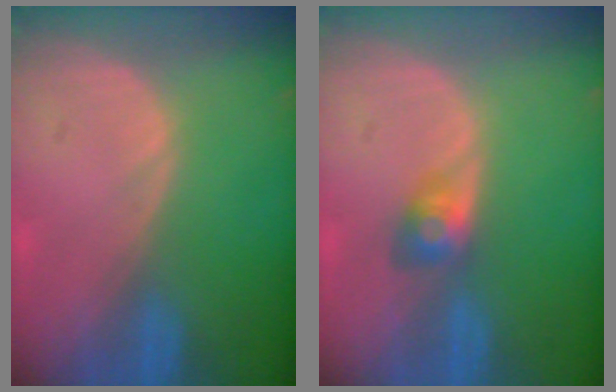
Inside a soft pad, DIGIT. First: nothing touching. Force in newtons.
{"total": 3.0, "press": 2.7, "slide": 1.3}